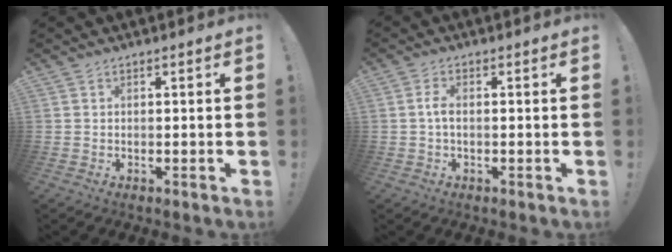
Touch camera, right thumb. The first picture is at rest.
{"total": 3.0, "force": [-0.3, 1.6, 2.5], "torque": [-0.060, 0.008, -0.005]}